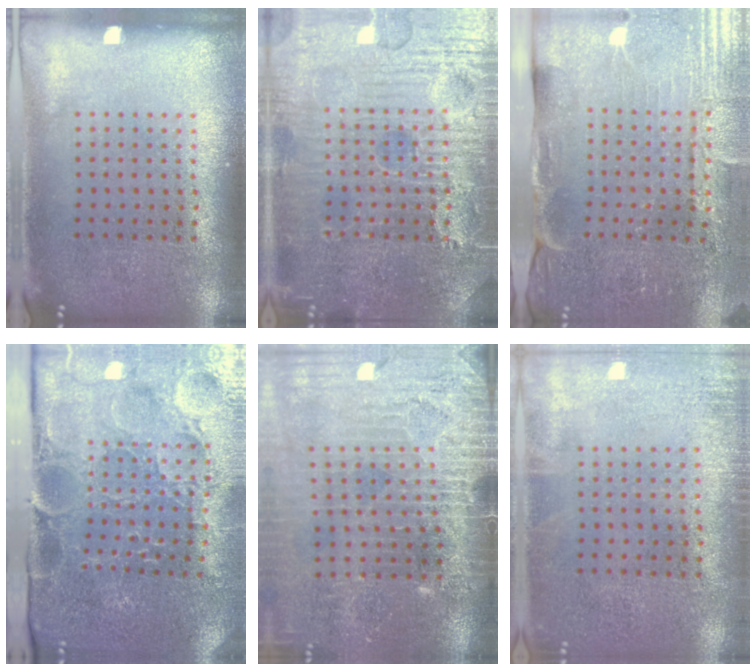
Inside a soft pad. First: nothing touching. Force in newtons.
{"total": 4.9, "press": 4.9, "slide": 0.4}
{"total": 3.5, "press": 3.5, "slide": 0.4}
{"total": 3.7, "press": 3.7, "slide": 0.7}
{"total": 3.4, "press": 3.2, "slide": 1.2}
{"total": 1.4, "press": 1.4, "slide": 0.2}